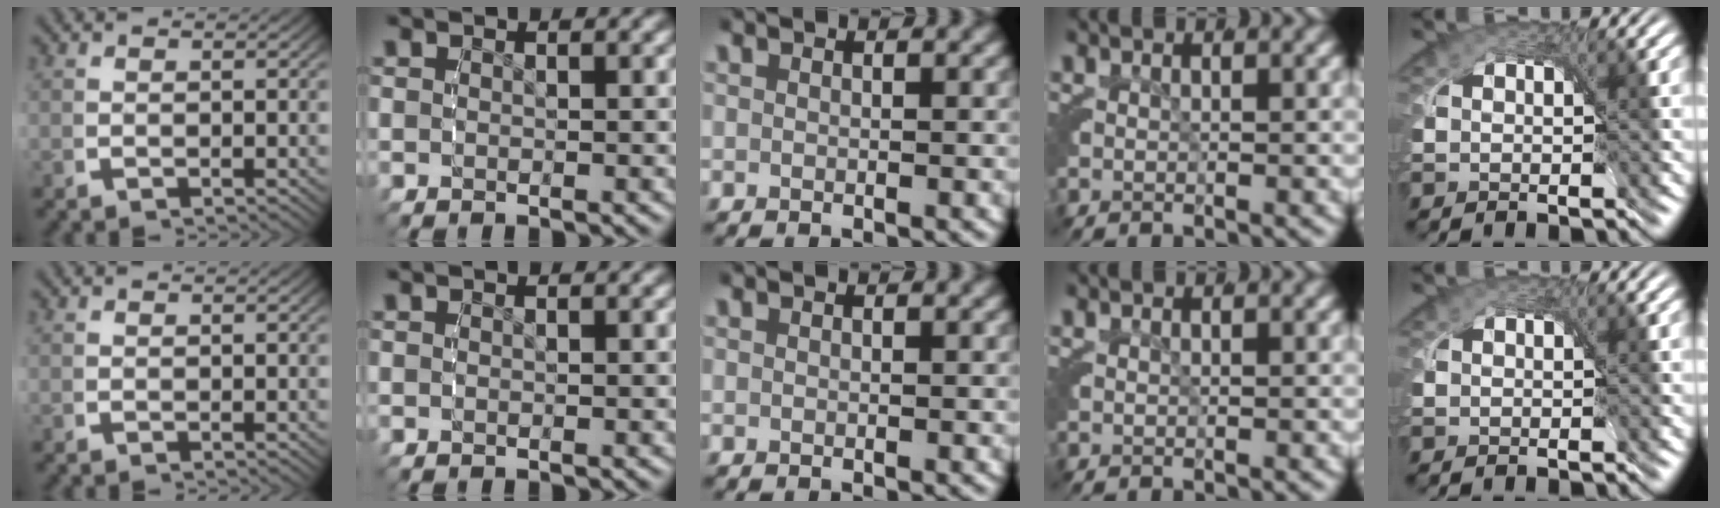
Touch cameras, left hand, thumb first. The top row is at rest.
{}